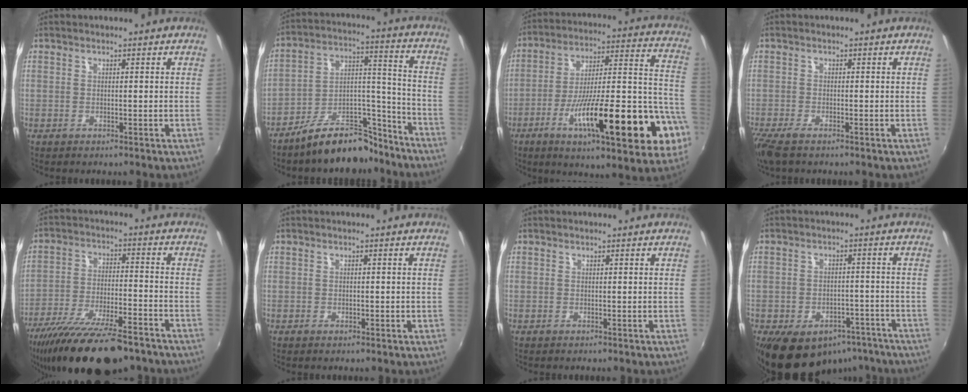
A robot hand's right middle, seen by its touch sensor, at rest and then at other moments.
{"total": 14.9, "force": [-12.0, 6.1, 6.5], "torque": [-0.103, 0.049, -0.177]}
{"total": 27.9, "force": [-10.9, 5.5, 25.1], "torque": [-0.365, -0.024, -0.171]}
{"total": 3.6, "force": [-2.5, 0.7, 2.4], "torque": [-0.056, -0.016, -0.050]}
{"total": 21.3, "force": [-16.6, 5.5, 12.1], "torque": [-0.231, -0.046, -0.261]}
{"total": 0.7, "force": [-0.3, 0.4, 0.5], "torque": [-0.006, -0.001, -0.006]}
{"total": 0.0}
{"total": 16.4, "force": [-11.1, 9.6, 7.2], "torque": [-0.144, 0.007, -0.129]}